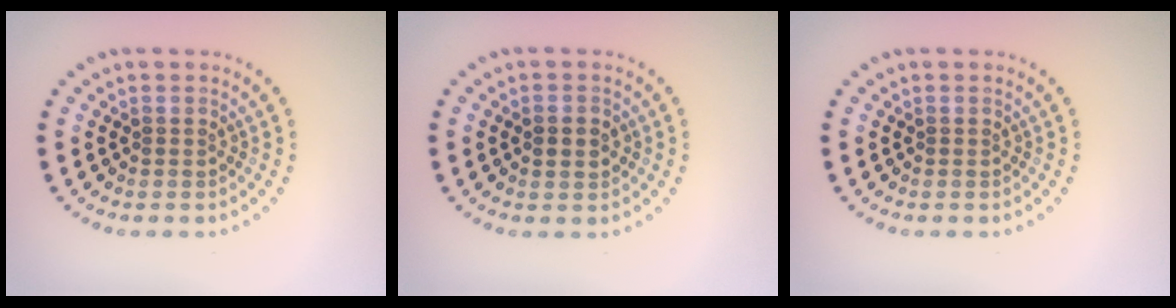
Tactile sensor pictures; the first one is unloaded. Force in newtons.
{"total": 2.2, "press": 2.2, "slide": 0.2}
{"total": 0.0}